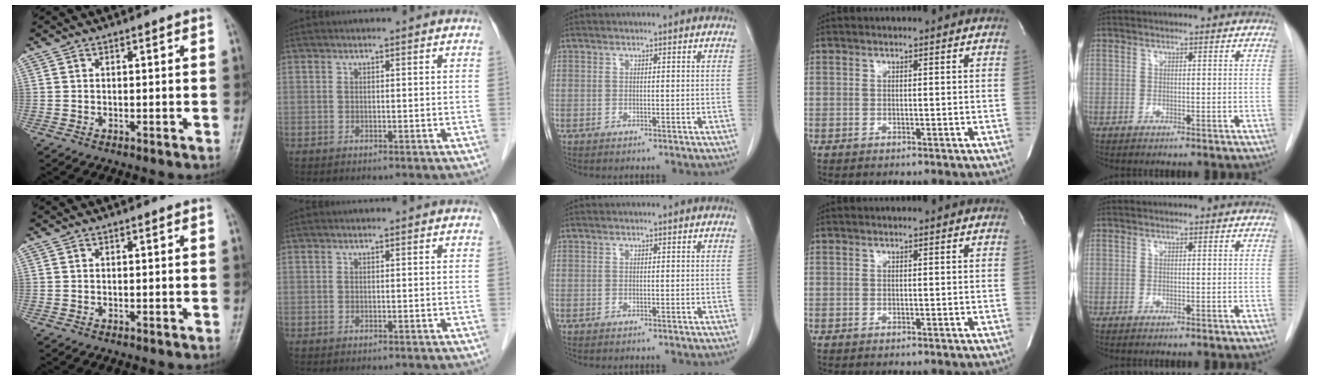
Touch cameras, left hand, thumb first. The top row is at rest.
{}